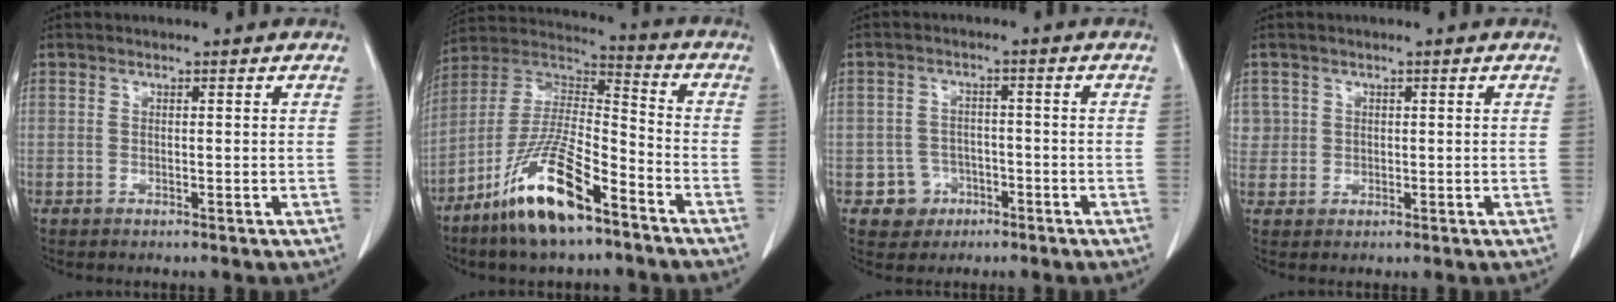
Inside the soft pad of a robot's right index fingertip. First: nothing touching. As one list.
[{"total": 16.3, "force": [-10.0, 3.6, 12.3], "torque": [-0.250, -0.007, -0.186]}, {"total": 4.4, "force": [-2.0, 3.9, 0.1], "torque": [0.006, 0.016, -0.027]}, {"total": 2.3, "force": [0.7, 2.1, -0.2], "torque": [0.024, 0.004, 0.010]}]